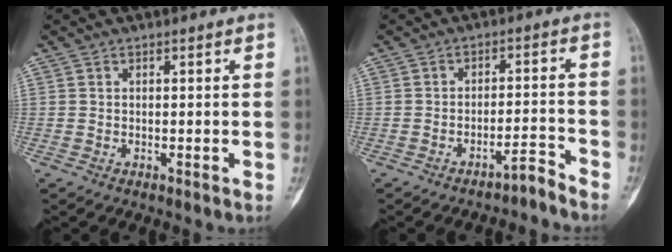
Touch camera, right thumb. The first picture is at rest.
{"total": 3.3, "force": [-3.2, 0.0, 0.9], "torque": [-0.013, 0.043, -0.046]}